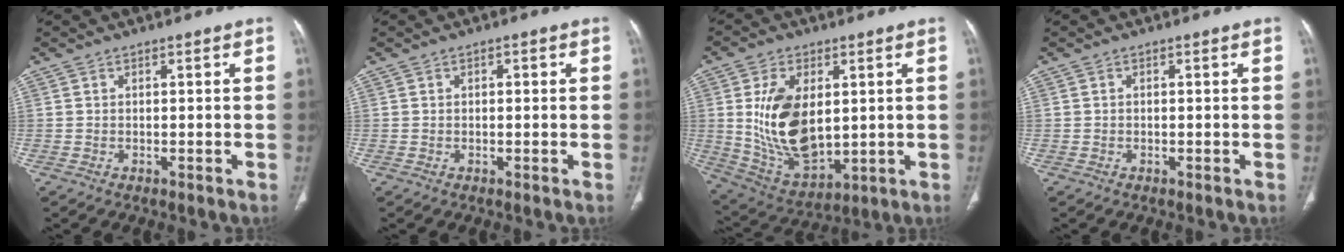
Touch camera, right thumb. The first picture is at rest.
{"total": 1.1, "force": [0.4, 0.6, 0.8], "torque": [-0.010, 0.001, 0.005]}
{"total": 16.6, "force": [2.1, 9.7, 13.3], "torque": [-0.227, -0.018, 0.060]}
{"total": 0.0}